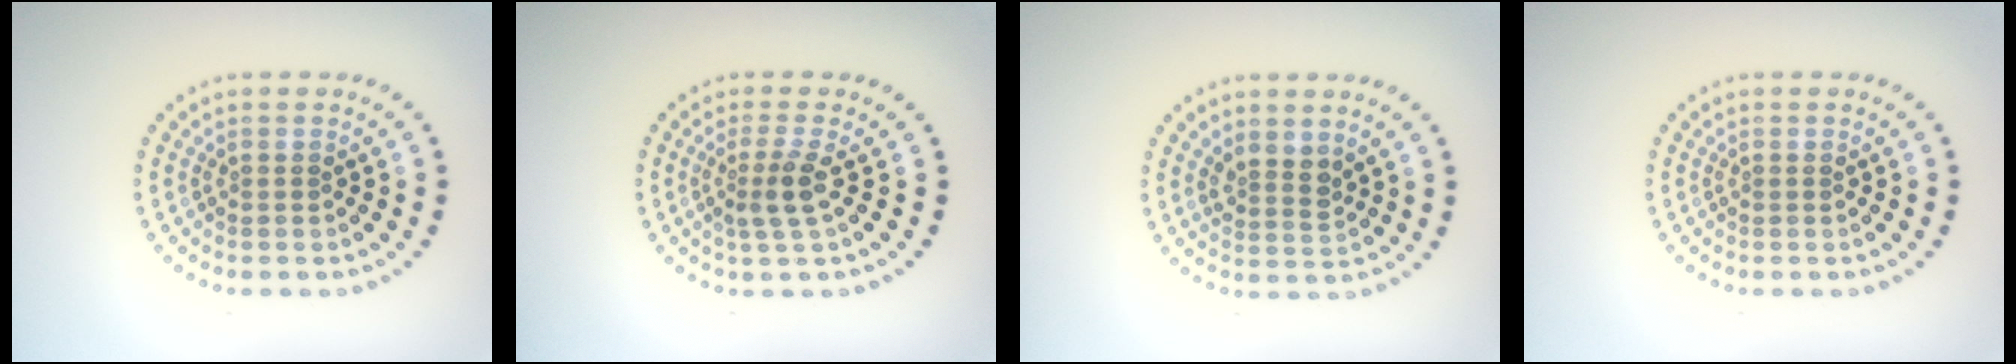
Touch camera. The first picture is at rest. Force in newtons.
{"total": 2.3, "press": 1.8, "slide": 1.5}
{"total": 2.1, "press": 1.7, "slide": 1.2}
{"total": 0.0}